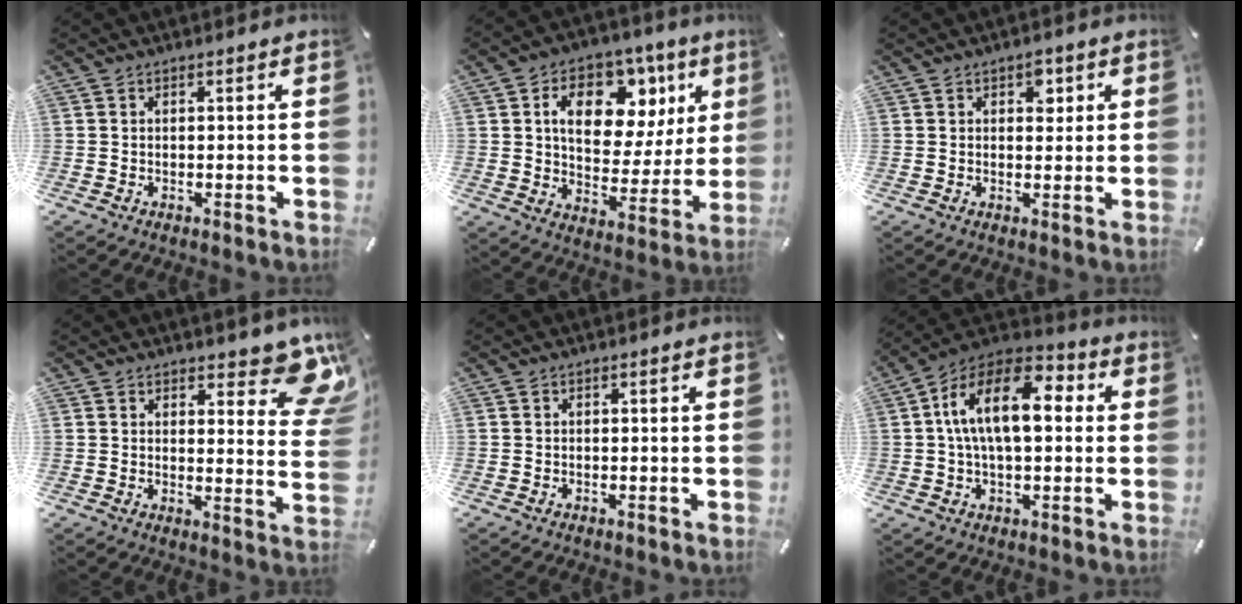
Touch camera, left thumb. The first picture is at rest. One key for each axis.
{"total": 16.2, "fx": 7.0, "fy": 10.8, "fz": 9.9, "tx": -0.148, "ty": -0.027, "tz": 0.121}
{"total": 3.3, "fx": 1.5, "fy": 2.3, "fz": 1.9, "tx": -0.010, "ty": -0.006, "tz": 0.017}
{"total": 10.6, "fx": 7.4, "fy": 4.7, "fz": 5.9, "tx": -0.051, "ty": -0.056, "tz": 0.130}
{"total": 0.0}
{"total": 15.9, "fx": 2.9, "fy": 8.6, "fz": 13.1, "tx": -0.249, "ty": -0.001, "tz": 0.045}